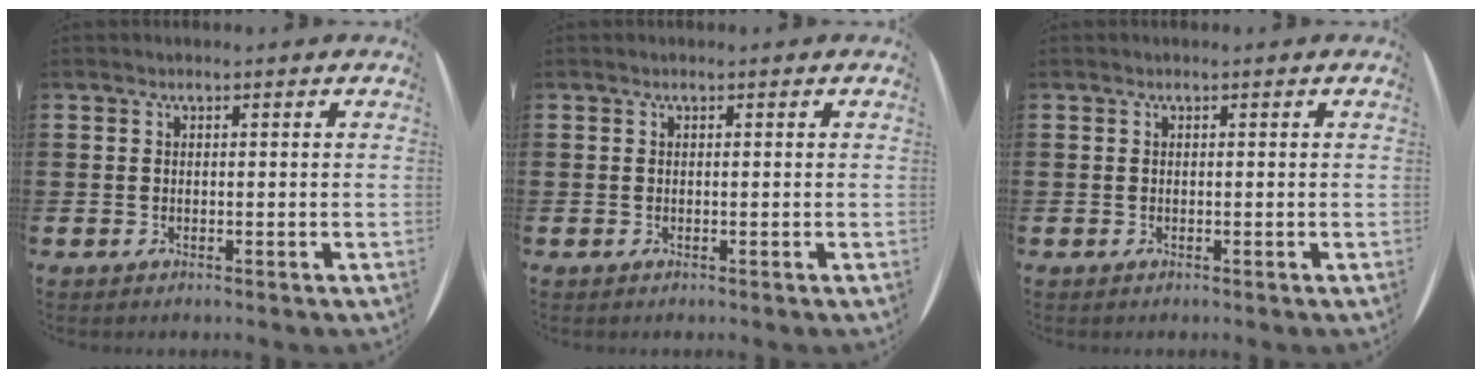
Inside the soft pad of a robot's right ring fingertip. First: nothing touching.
{"total": 0.0}
{"total": 0.0}